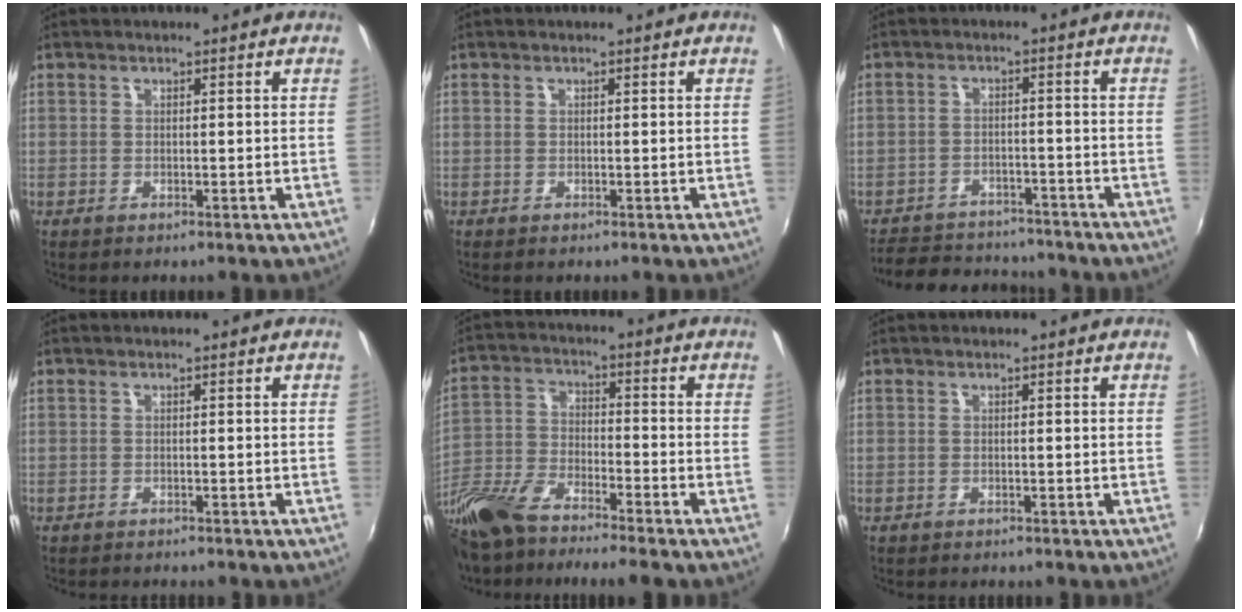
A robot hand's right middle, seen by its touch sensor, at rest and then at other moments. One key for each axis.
{"total": 0.0}
{"total": 13.3, "fx": -11.5, "fy": 5.4, "fz": 3.9, "tx": -0.104, "ty": 0.021, "tz": -0.159}
{"total": 1.9, "fx": -1.8, "fy": 0.5, "fz": 0.4, "tx": -0.015, "ty": -0.011, "tz": -0.030}
{"total": 15.0, "fx": -12.0, "fy": 3.4, "fz": 8.3, "tx": -0.191, "ty": -0.029, "tz": -0.232}
{"total": 0.9, "fx": -0.8, "fy": 0.3, "fz": 0.1, "tx": -0.006, "ty": -0.003, "tz": -0.013}